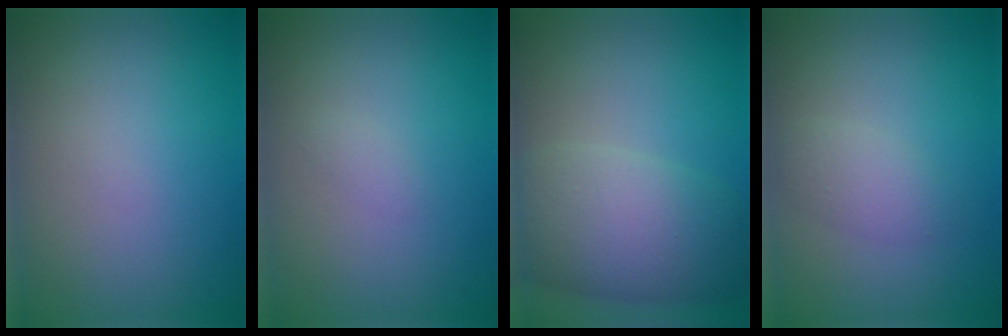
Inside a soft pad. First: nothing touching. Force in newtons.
{"total": 0.7, "press": 0.7, "slide": 0.1}
{"total": 7.4, "press": 7.4, "slide": 0.4}
{"total": 1.9, "press": 1.9, "slide": 0.1}